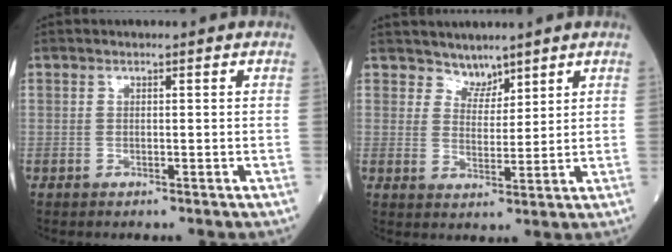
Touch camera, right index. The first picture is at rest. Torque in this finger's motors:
{"motor_torque": [-0.03, 0.02, -0.01, -0.01]}